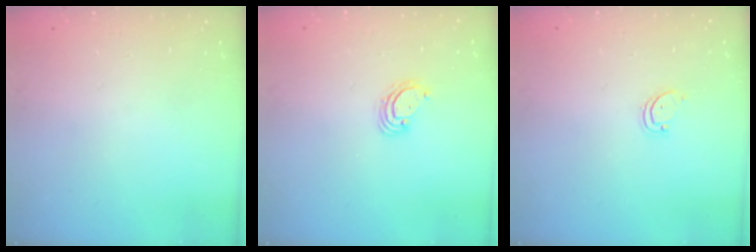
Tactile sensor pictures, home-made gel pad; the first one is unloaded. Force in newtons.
{"total": 3.4, "press": 3.4, "slide": 0.2}
{"total": 2.3, "press": 2.3, "slide": 0.1}